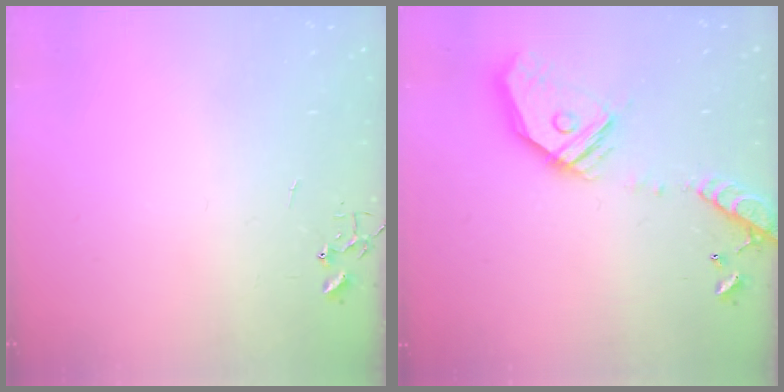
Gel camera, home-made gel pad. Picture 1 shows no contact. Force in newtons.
{"total": 18.8, "press": 18.6, "slide": 3.0}